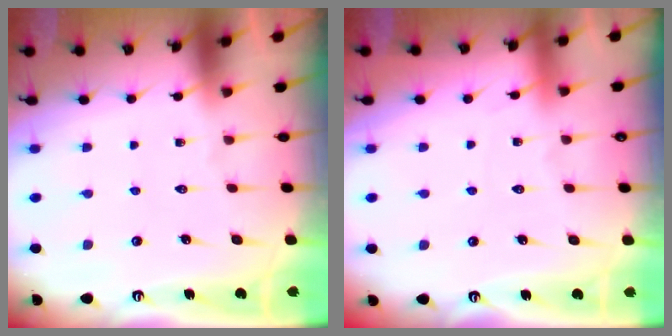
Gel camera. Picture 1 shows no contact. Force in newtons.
{"total": 2.5, "press": 2.5, "slide": 0.3}